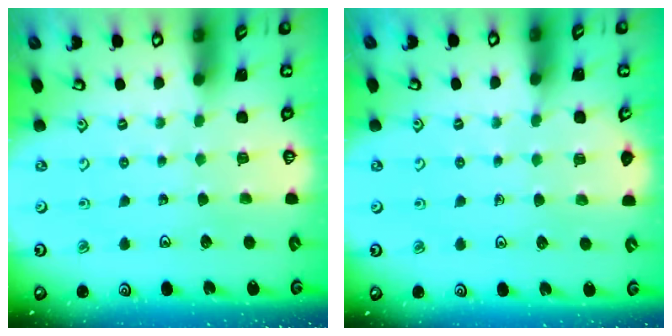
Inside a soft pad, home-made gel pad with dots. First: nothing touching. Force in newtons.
{"total": 4.8, "press": 4.3, "slide": 2.2}